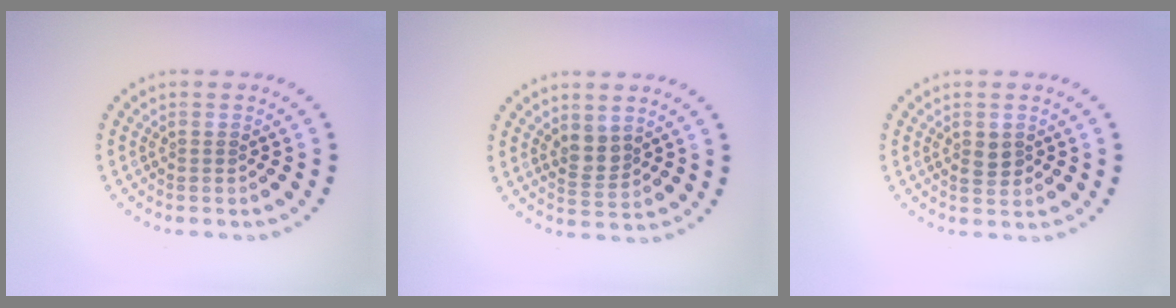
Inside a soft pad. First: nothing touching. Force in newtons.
{"total": 2.0, "press": 1.8, "slide": 1.0}
{"total": 1.5, "press": 1.5, "slide": 0.2}